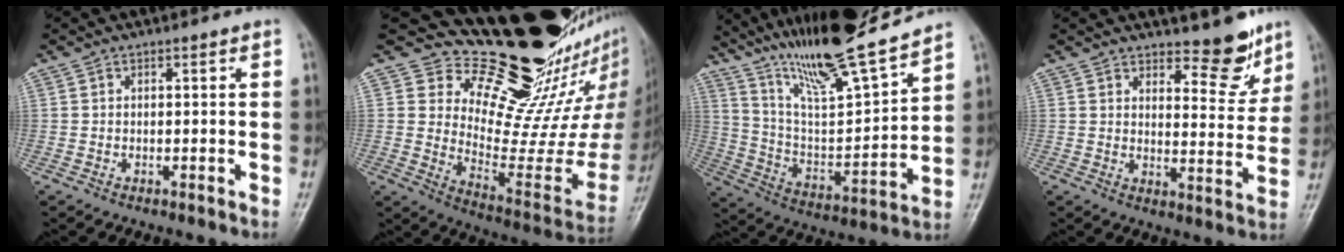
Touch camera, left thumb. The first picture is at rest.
{"total": 24.2, "force": [20.7, 8.1, 9.6], "torque": [-0.078, -0.181, 0.296]}
{"total": 20.6, "force": [17.0, 2.3, 11.5], "torque": [-0.171, -0.079, 0.306]}
{"total": 8.2, "force": [6.4, 3.0, 4.1], "torque": [-0.026, -0.052, 0.096]}